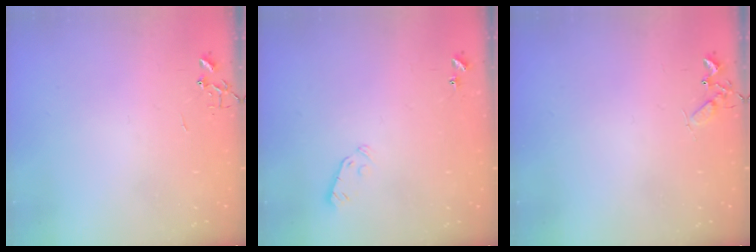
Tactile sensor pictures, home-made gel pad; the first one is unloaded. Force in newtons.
{"total": 3.7, "press": 3.6, "slide": 0.9}
{"total": 4.6, "press": 4.6, "slide": 0.6}